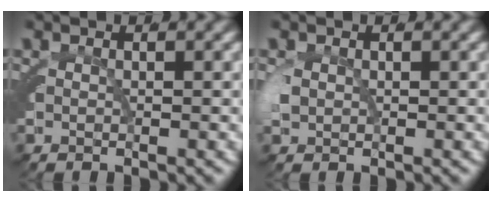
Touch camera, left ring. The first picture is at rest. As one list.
[{"total": 0.9, "force": [0.5, 0.4, 0.5], "torque": [-0.028, 0.006, 0.010]}]